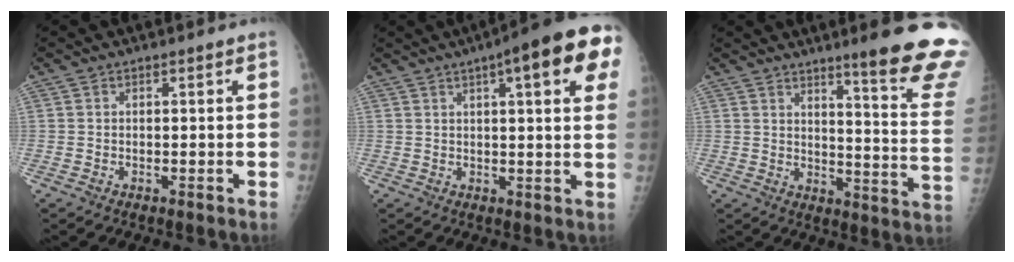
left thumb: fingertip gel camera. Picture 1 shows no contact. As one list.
[{"total": 16.3, "force": [6.9, 3.6, 14.4], "torque": [-0.179, 0.005, 0.081]}, {"total": 19.4, "force": [14.2, 1.0, 13.2], "torque": [-0.143, -0.108, 0.181]}]